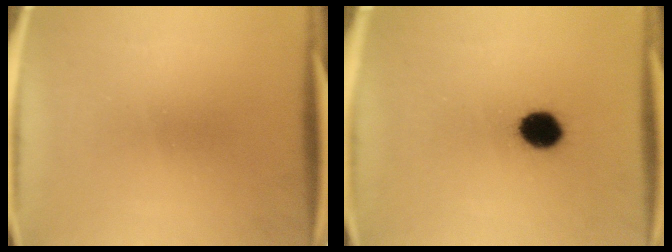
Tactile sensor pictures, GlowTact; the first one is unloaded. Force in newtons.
{"total": 8.1}